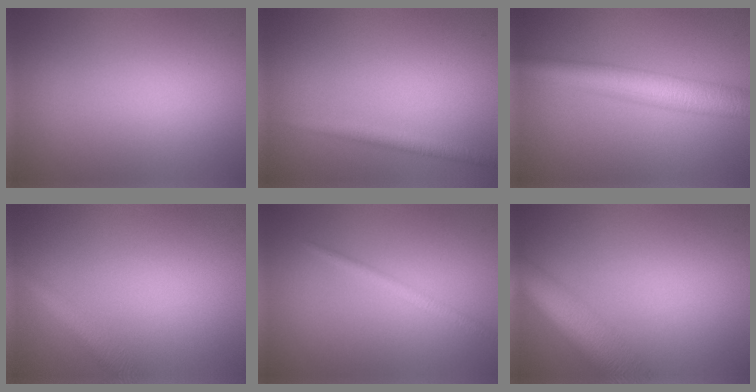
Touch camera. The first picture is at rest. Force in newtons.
{"total": 1.7, "press": 1.7, "slide": 0.1}
{"total": 7.0, "press": 7.0, "slide": 0.0}
{"total": 2.6, "press": 2.6, "slide": 0.1}
{"total": 1.4, "press": 1.4, "slide": 0.1}
{"total": 8.0, "press": 8.0, "slide": 0.5}